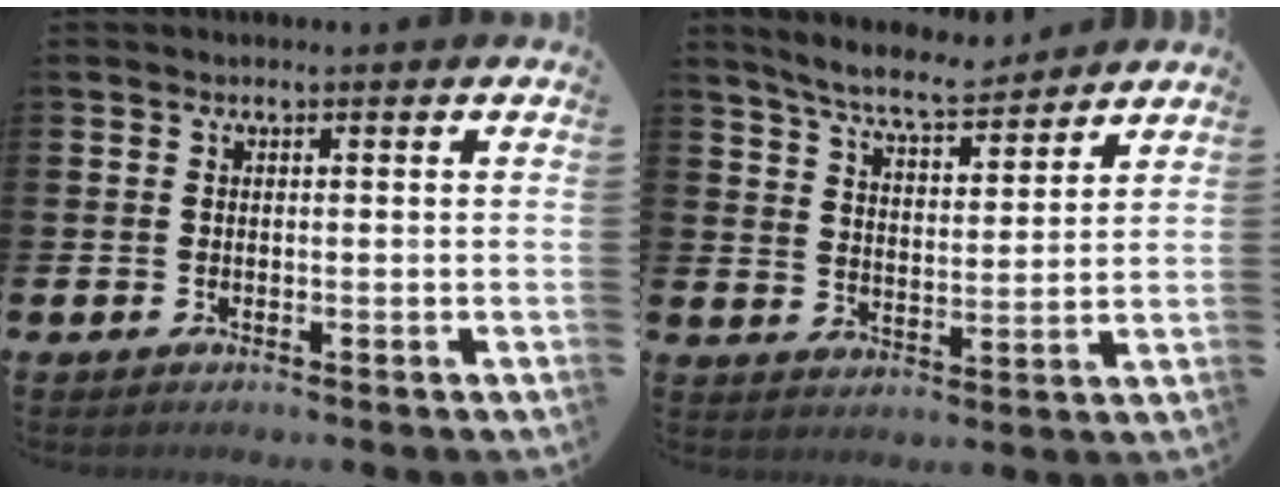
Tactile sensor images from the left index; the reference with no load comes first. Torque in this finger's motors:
{"motor_torque": [0.96, -1.17, 0.36, 0.04]}